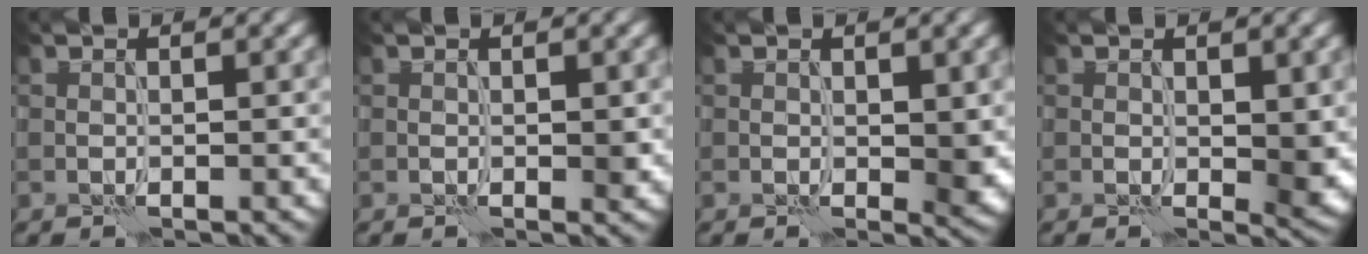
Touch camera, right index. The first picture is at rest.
{"total": 1.0, "force": [0.0, 0.6, 0.8], "torque": [-0.008, 0.000, 0.000]}
{"total": 1.8, "force": [0.2, 1.0, 1.5], "torque": [-0.018, -0.005, 0.005]}
{"total": 2.2, "force": [0.2, 1.1, 1.8], "torque": [-0.023, -0.006, 0.007]}